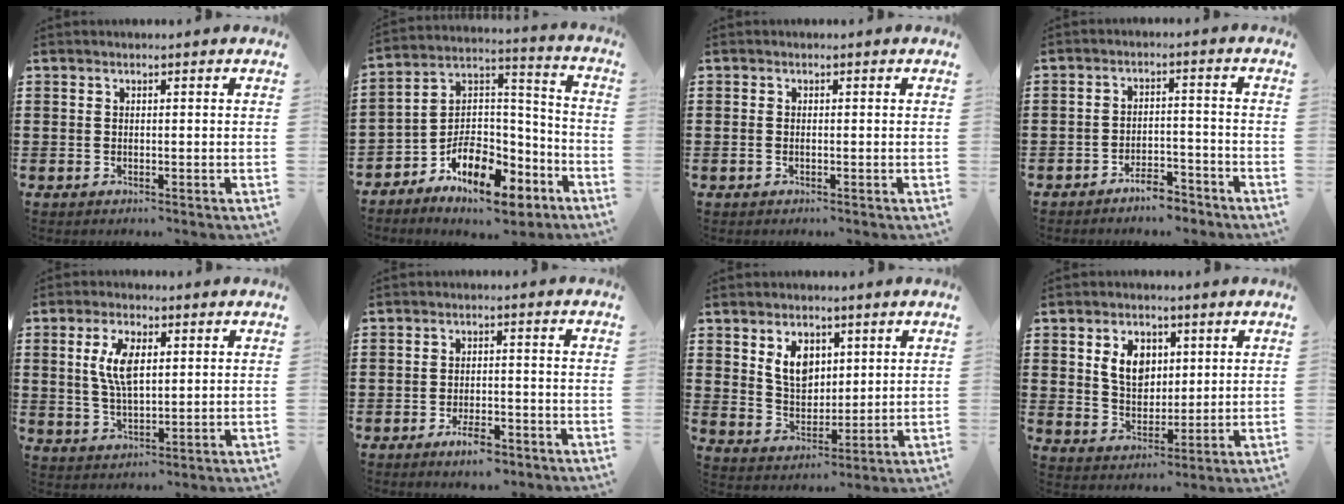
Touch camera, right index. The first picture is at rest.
{"total": 10.7, "force": [-7.3, 5.6, 5.5], "torque": [-0.100, 0.030, -0.133]}
{"total": 0.6, "force": [-0.3, 0.2, 0.5], "torque": [-0.011, -0.004, -0.004]}
{"total": 4.2, "force": [-4.0, 0.9, 1.1], "torque": [-0.019, 0.011, -0.079]}
{"total": 6.7, "force": [1.6, 2.9, 5.8], "torque": [-0.120, 0.010, 0.026]}
{"total": 4.1, "force": [-2.9, 1.2, 2.7], "torque": [-0.051, 0.005, -0.054]}
{"total": 6.0, "force": [2.6, 4.2, 3.5], "torque": [-0.076, 0.010, 0.046]}
{"total": 6.5, "force": [2.2, 4.9, 3.8], "torque": [-0.085, 0.013, 0.036]}